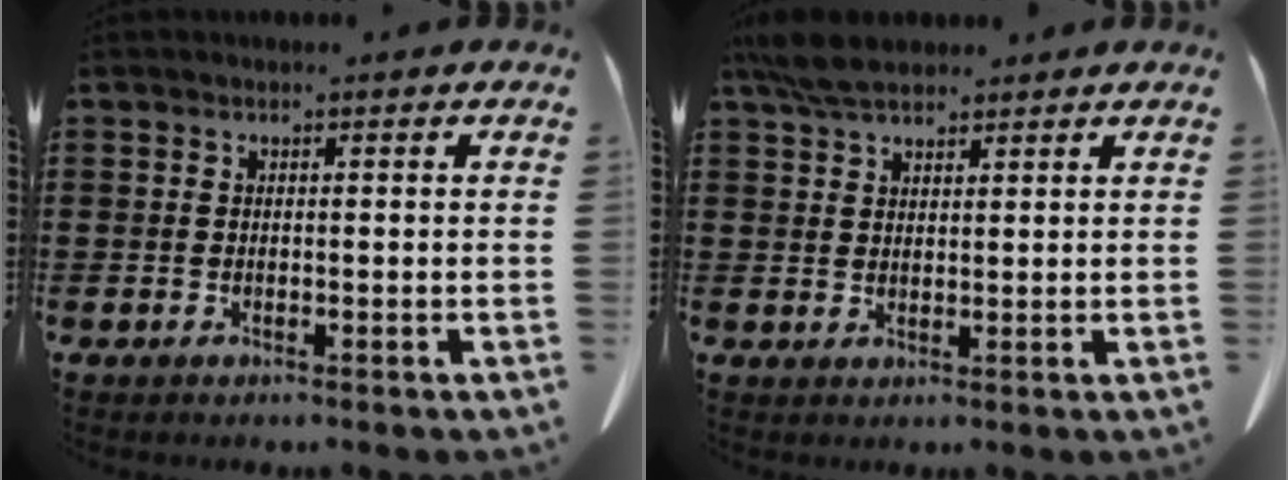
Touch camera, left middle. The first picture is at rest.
{"total": 5.3, "force": [4.2, 1.8, 2.6], "torque": [-0.062, -0.001, 0.081]}